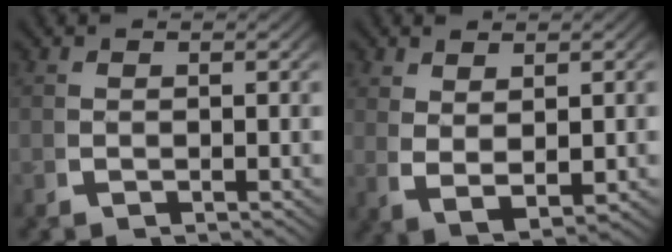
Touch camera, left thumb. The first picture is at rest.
{"total": 4.1, "force": [0.6, 2.1, 3.5], "torque": [-0.080, -0.018, 0.032]}